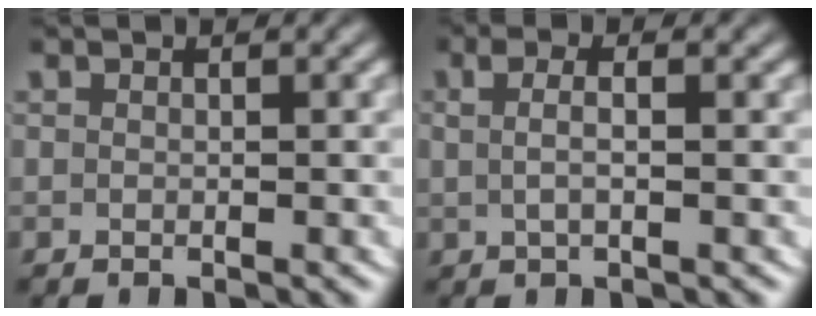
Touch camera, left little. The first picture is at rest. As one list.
[{"total": 2.2, "force": [0.3, 0.5, 2.1], "torque": [-0.036, 0.002, 0.004]}]